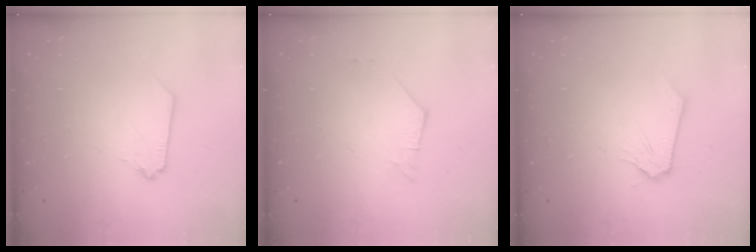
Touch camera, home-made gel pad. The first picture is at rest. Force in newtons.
{"total": 2.2, "press": 2.2, "slide": 0.4}
{"total": 0.0}